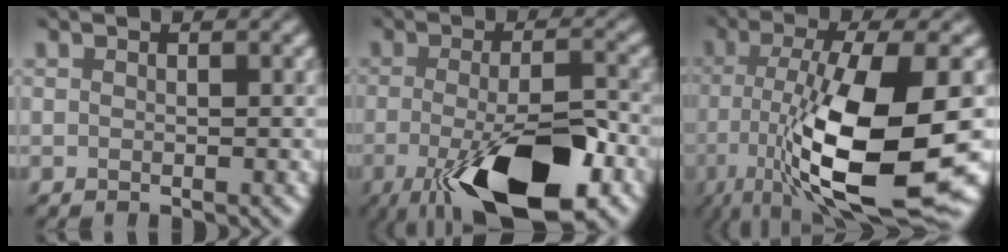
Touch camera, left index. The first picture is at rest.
{"total": 12.3, "force": [-5.9, 4.0, 10.0], "torque": [-0.170, -0.020, -0.089]}
{"total": 13.4, "force": [-4.1, 3.9, 12.2], "torque": [-0.217, -0.023, -0.050]}